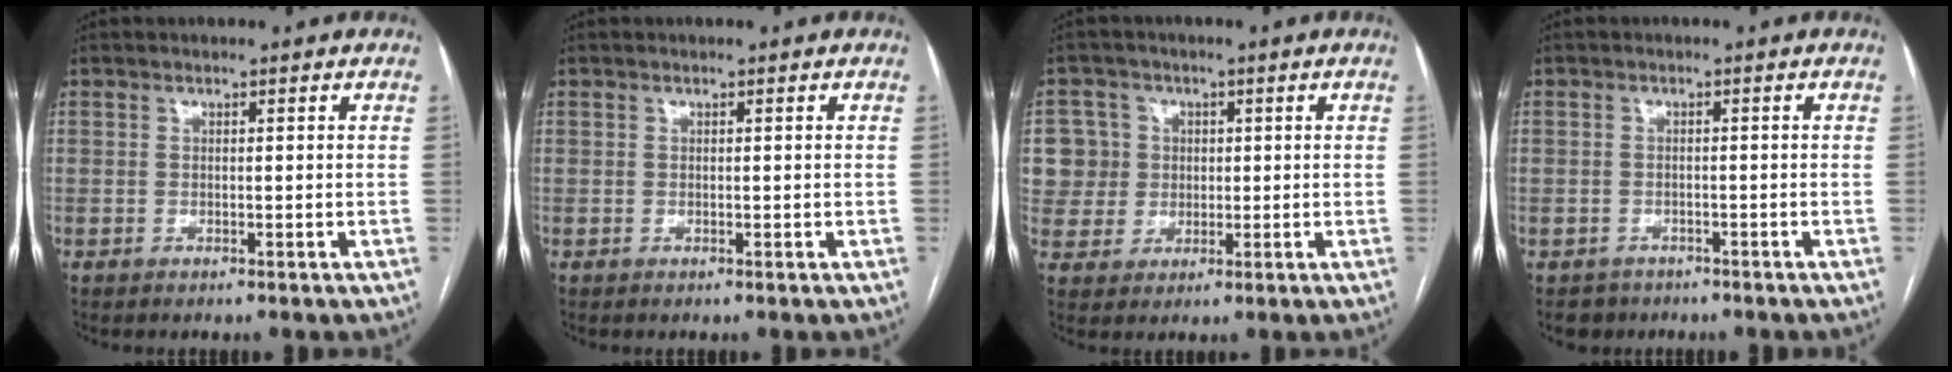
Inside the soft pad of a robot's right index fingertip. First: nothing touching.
{"total": 0.0}
{"total": 7.5, "force": [1.4, 7.4, 0.3], "torque": [-0.008, 0.026, 0.034]}
{"total": 3.0, "force": [-1.9, 2.3, -0.2], "torque": [-0.001, 0.008, -0.031]}